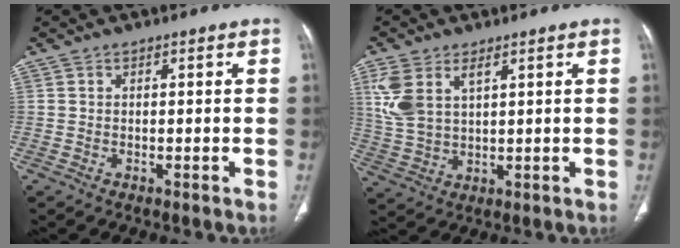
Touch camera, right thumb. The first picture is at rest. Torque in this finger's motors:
{"motor_torque": [0.52, 2.20, 0.83, 1.26, 0.12]}